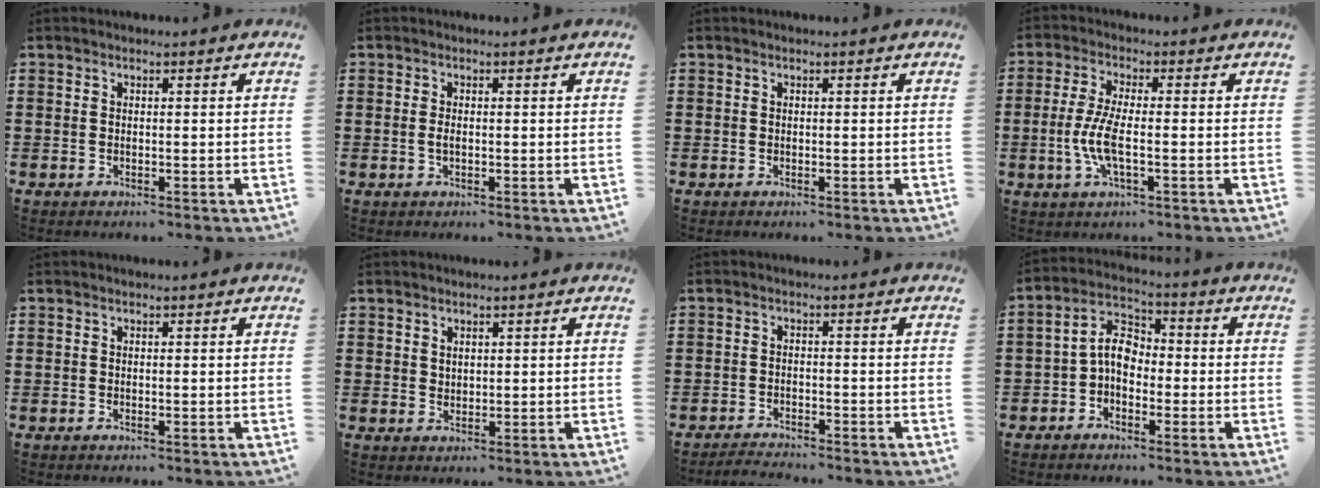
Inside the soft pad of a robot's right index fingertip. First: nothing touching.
{"total": 1.1, "force": [-0.1, 0.5, 1.0], "torque": [-0.020, 0.003, -0.004]}
{"total": 0.0}
{"total": 6.2, "force": [-1.3, 1.9, 5.8], "torque": [-0.135, -0.008, -0.033]}
{"total": 0.0}
{"total": 1.5, "force": [1.2, 0.9, 0.3], "torque": [-0.007, 0.003, 0.024]}
{"total": 2.2, "force": [-2.2, 0.0, 0.0], "torque": [-0.006, 0.002, -0.048]}
{"total": 5.6, "force": [-0.9, 3.8, 4.1], "torque": [-0.104, 0.010, -0.027]}